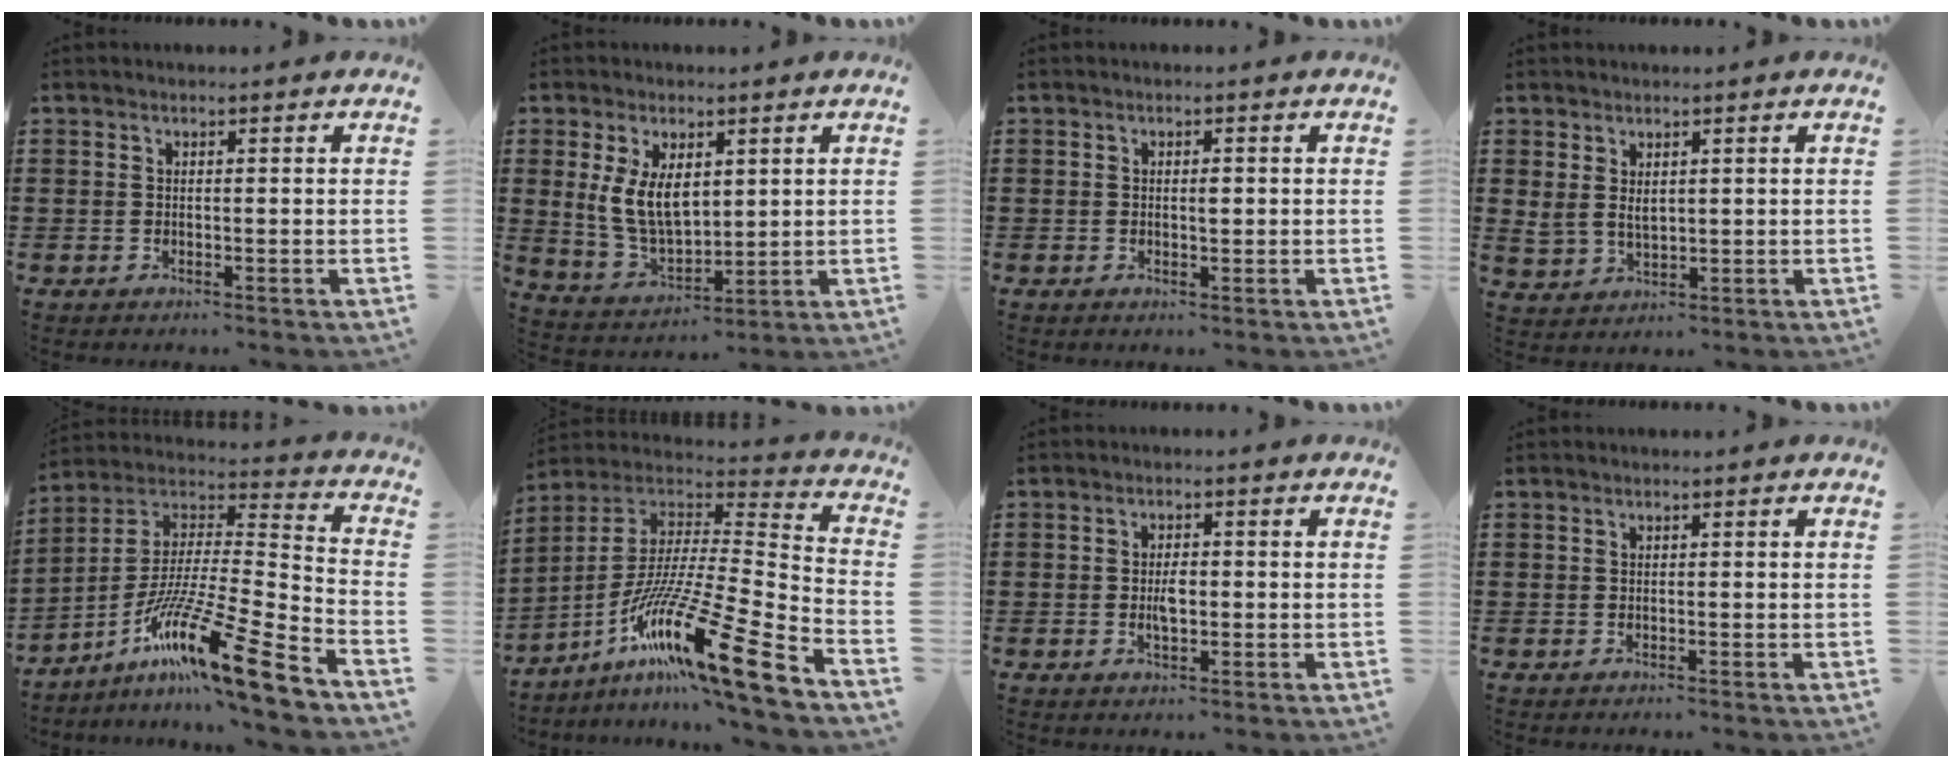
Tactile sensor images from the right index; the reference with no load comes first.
{"total": 8.0, "force": [2.0, 4.5, 6.4], "torque": [-0.143, 0.006, 0.037]}
{"total": 1.3, "force": [0.1, 0.5, 1.2], "torque": [-0.023, 0.002, 0.000]}
{"total": 2.7, "force": [1.4, 1.8, 1.5], "torque": [-0.035, 0.007, 0.026]}
{"total": 17.2, "force": [-11.8, 0.8, 12.5], "torque": [-0.226, 0.014, -0.214]}
{"total": 19.0, "force": [-12.0, 1.0, 14.6], "torque": [-0.265, 0.012, -0.219]}
{"total": 2.9, "force": [-0.2, 1.2, 2.6], "torque": [-0.057, -0.001, -0.007]}
{"total": 0.0}